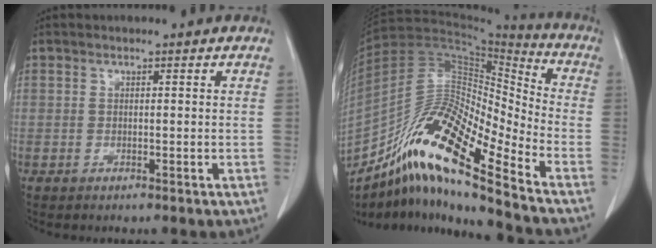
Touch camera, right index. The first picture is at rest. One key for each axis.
{"total": 19.4, "fx": -13.1, "fy": 2.5, "fz": 14.1, "tx": -0.281, "ty": 0.001, "tz": -0.237}